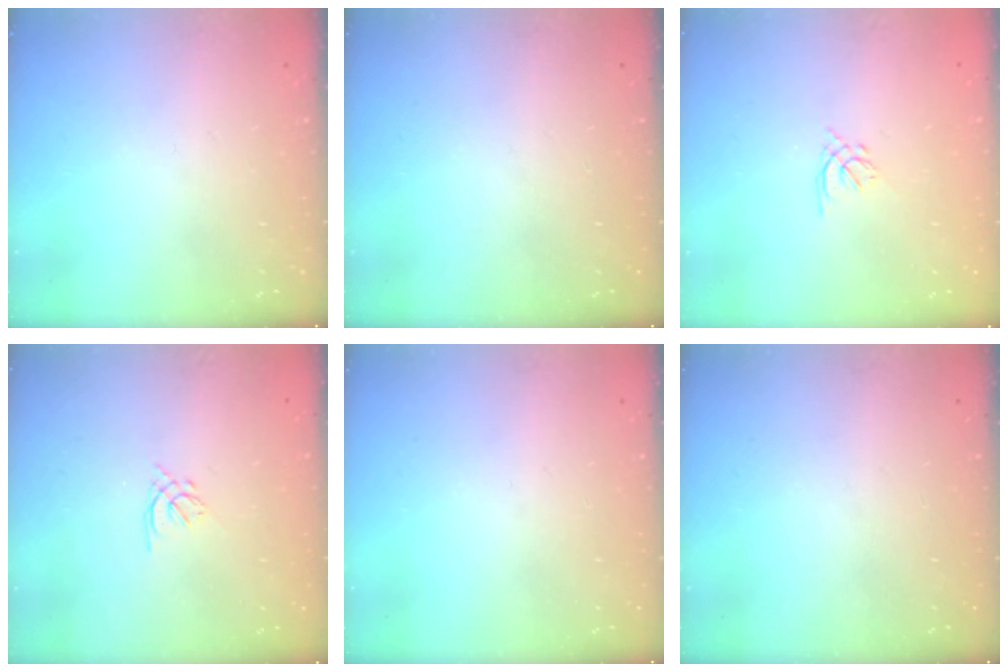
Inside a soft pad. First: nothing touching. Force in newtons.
{"total": 0.0}
{"total": 1.7, "press": 1.6, "slide": 0.5}
{"total": 1.7, "press": 1.6, "slide": 0.5}
{"total": 0.0}
{"total": 0.0}